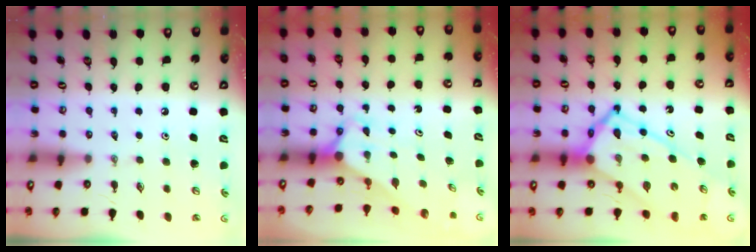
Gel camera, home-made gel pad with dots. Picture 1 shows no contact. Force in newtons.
{"total": 2.6, "press": 2.6, "slide": 0.1}
{"total": 19.7, "press": 19.6, "slide": 1.6}